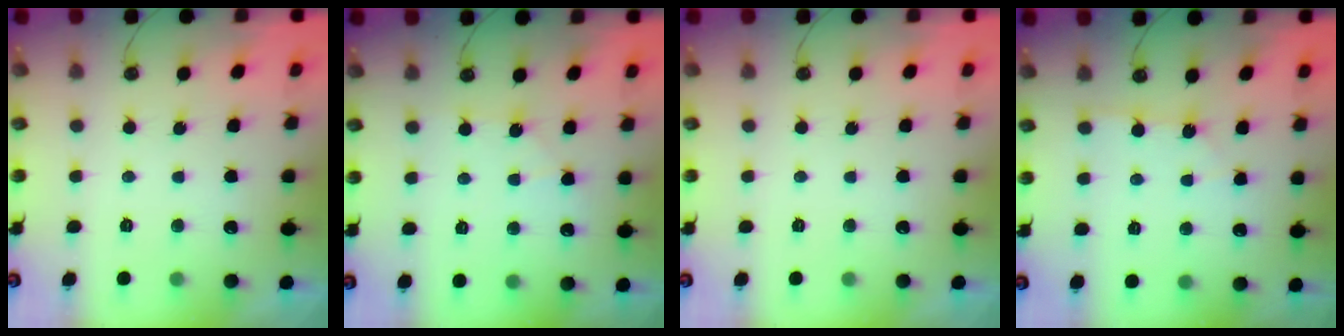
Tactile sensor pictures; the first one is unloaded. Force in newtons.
{"total": 5.5, "press": 5.4, "slide": 0.9}
{"total": 0.0}
{"total": 1.6, "press": 1.6, "slide": 0.3}